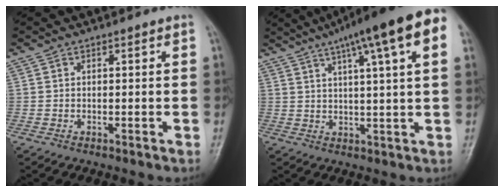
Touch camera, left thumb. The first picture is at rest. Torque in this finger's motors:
{"motor_torque": [1.78, -0.06, 2.55, -0.22, 0.45]}